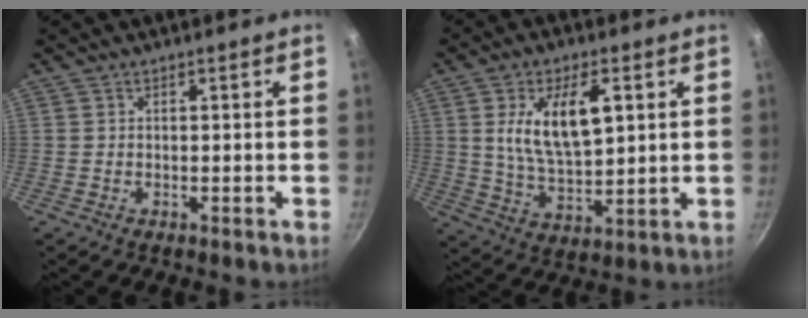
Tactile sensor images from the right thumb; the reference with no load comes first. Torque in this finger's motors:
{"motor_torque": [-1.12, 1.37, 0.38, -0.18, 0.41]}